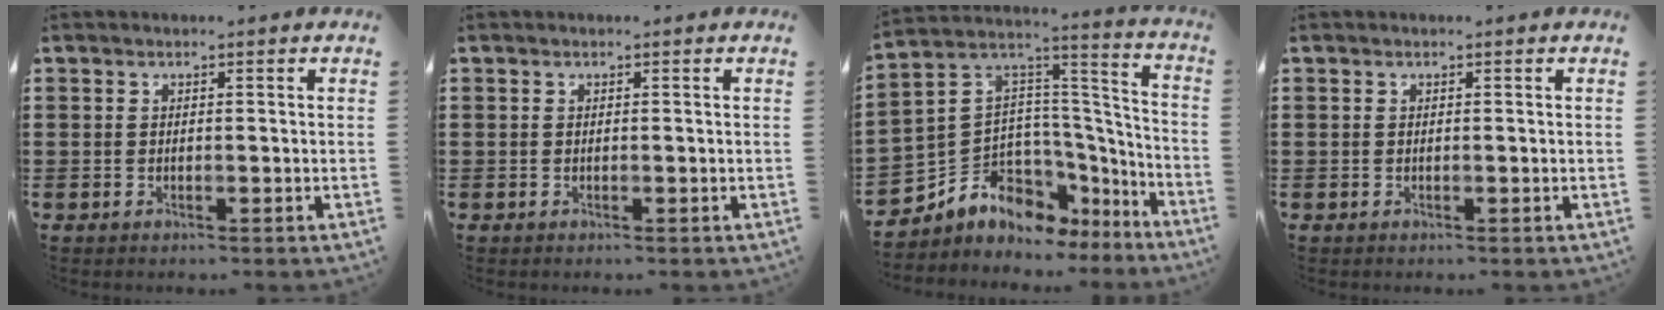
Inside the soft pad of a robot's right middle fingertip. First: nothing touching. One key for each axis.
{"total": 0.0}
{"total": 6.5, "fx": -3.5, "fy": 5.4, "fz": 0.7, "tx": -0.059, "ty": -0.028, "tz": -0.069}
{"total": 0.0}